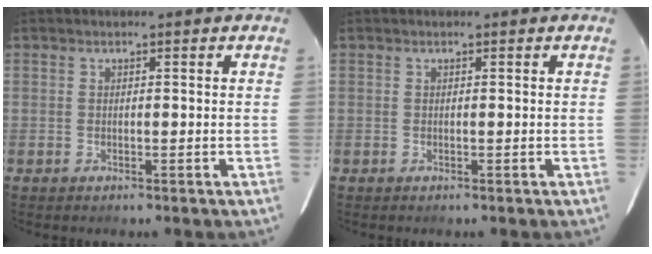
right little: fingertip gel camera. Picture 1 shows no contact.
{"total": 0.0}